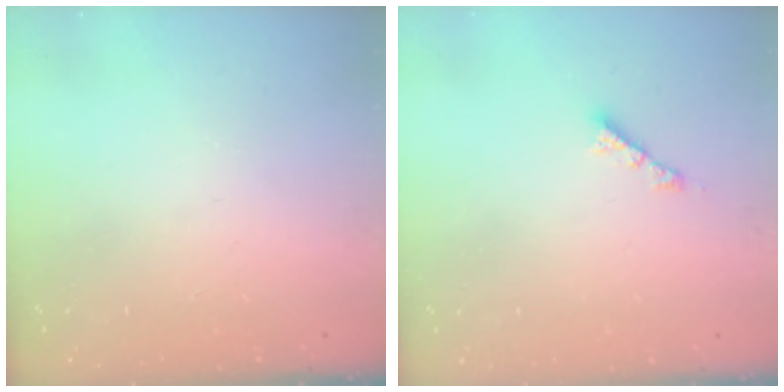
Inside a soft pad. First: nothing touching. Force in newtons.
{"total": 2.4, "press": 2.4, "slide": 0.3}